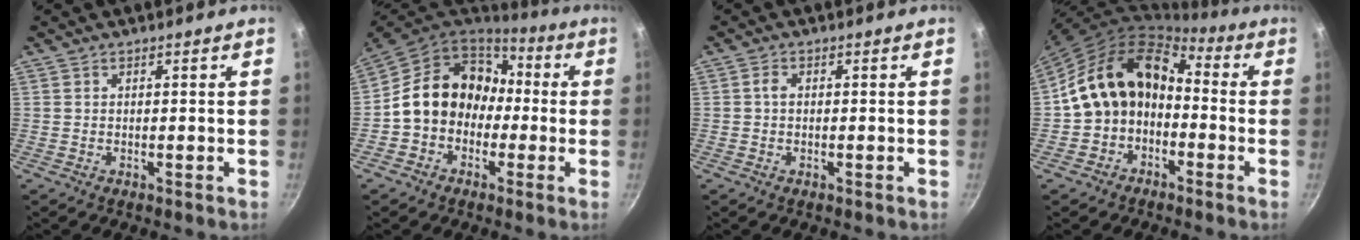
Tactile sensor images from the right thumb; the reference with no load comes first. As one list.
[{"total": 15.1, "force": [-0.3, 12.6, 8.2], "torque": [-0.098, 0.056, -0.018]}, {"total": 1.5, "force": [-0.1, 0.9, 1.1], "torque": [-0.026, 0.005, -0.006]}, {"total": 13.5, "force": [-2.0, 10.3, 8.4], "torque": [-0.123, 0.064, -0.044]}]